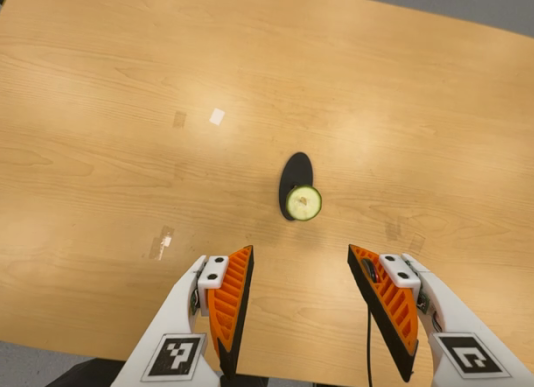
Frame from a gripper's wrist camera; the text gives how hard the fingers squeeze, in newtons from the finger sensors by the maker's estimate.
{"total": 0.0}